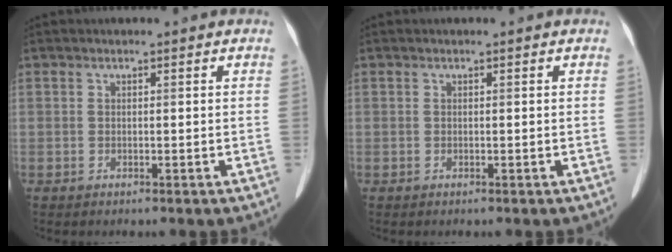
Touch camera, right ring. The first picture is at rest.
{"total": 0.0}